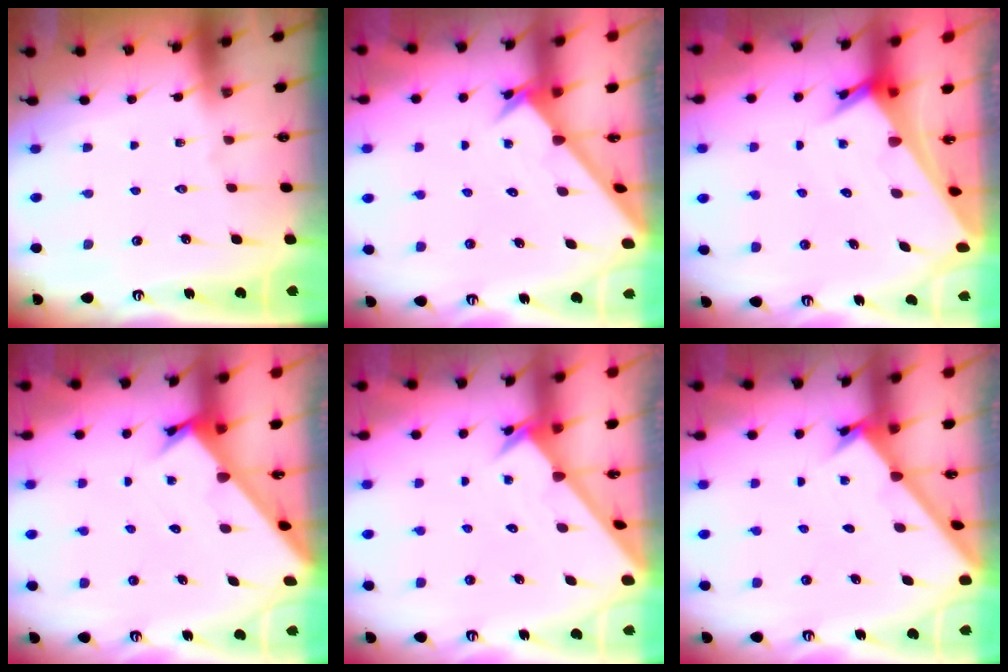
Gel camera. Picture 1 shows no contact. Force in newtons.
{"total": 2.8, "press": 2.8, "slide": 0.2}
{"total": 4.6, "press": 4.6, "slide": 0.3}
{"total": 2.6, "press": 2.6, "slide": 0.2}
{"total": 2.3, "press": 2.3, "slide": 0.2}
{"total": 1.6, "press": 1.6, "slide": 0.1}